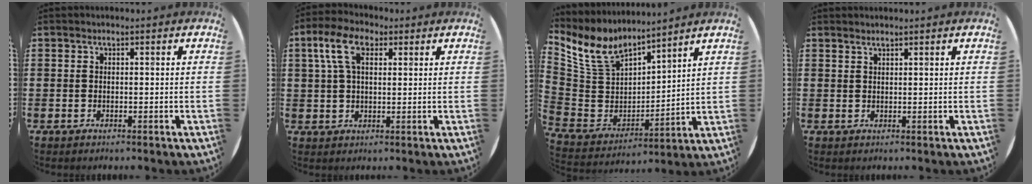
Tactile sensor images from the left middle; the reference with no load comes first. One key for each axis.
{"total": 6.4, "fx": 3.1, "fy": 3.5, "fz": 4.4, "tx": -0.097, "ty": 0.018, "tz": 0.056}
{"total": 9.7, "fx": 8.0, "fy": 4.4, "fz": 3.1, "tx": -0.101, "ty": -0.040, "tz": 0.153}
{"total": 1.0, "fx": 0.9, "fy": -0.1, "fz": -0.1, "tx": 0.001, "ty": -0.001, "tz": 0.019}